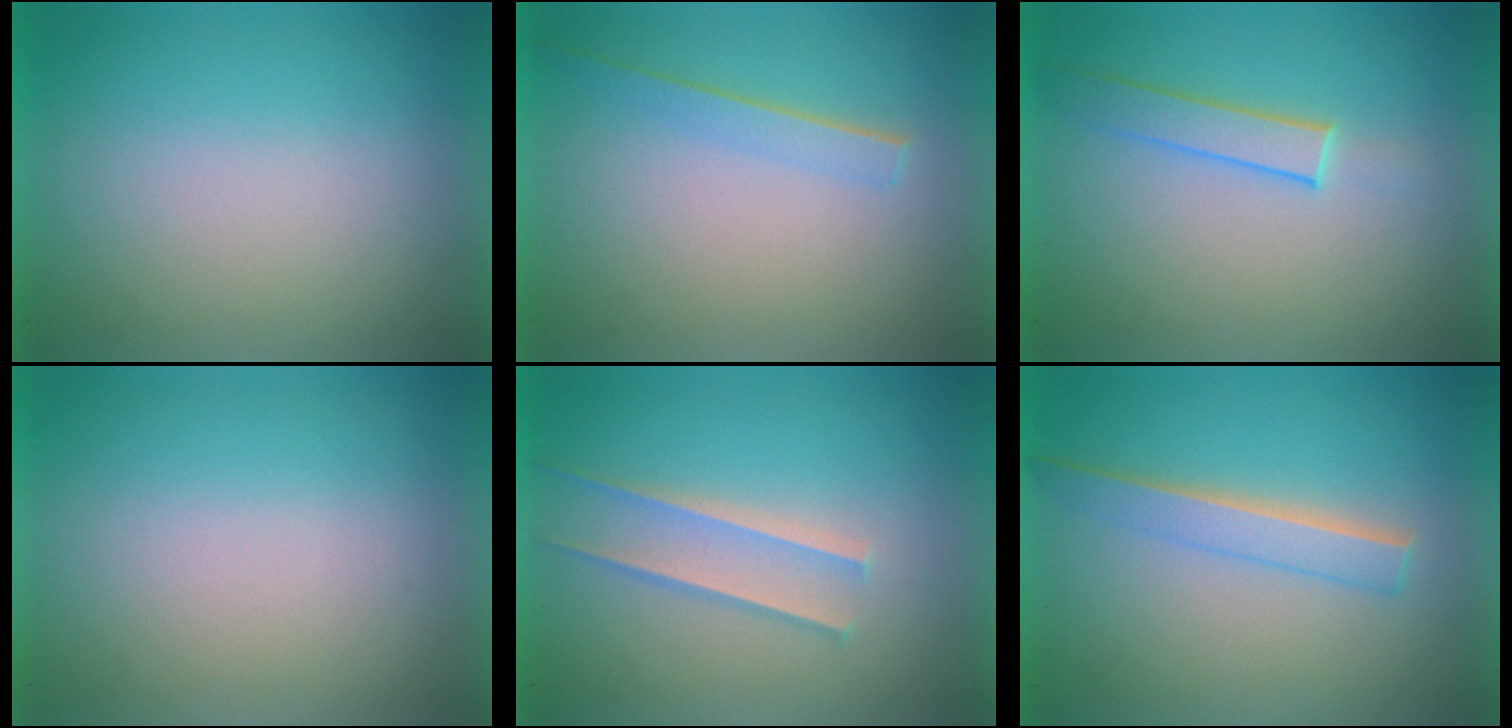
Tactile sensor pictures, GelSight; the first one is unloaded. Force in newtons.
{"total": 1.4}
{"total": 1.9}
{"total": 0.0}
{"total": 1.7}
{"total": 2.2}